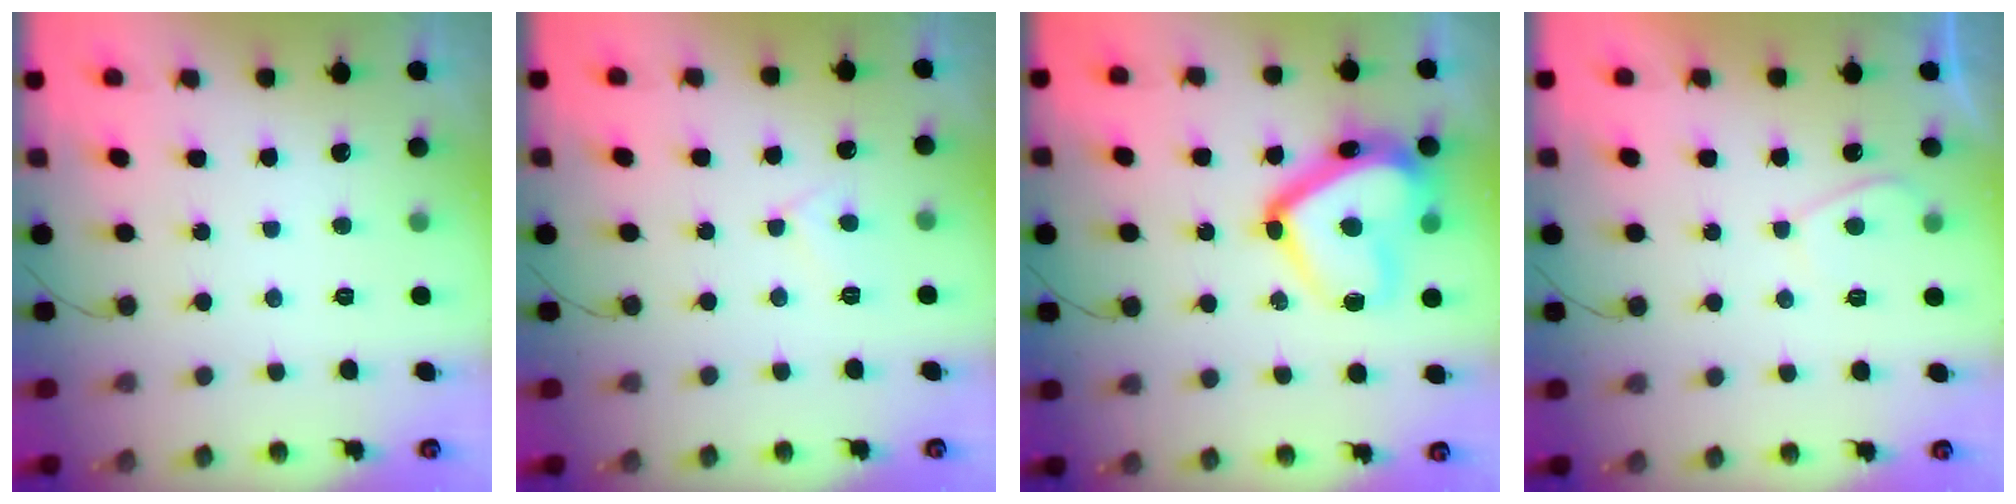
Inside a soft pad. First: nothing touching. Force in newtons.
{"total": 4.7, "press": 4.7, "slide": 0.5}
{"total": 20.7, "press": 20.6, "slide": 1.7}
{"total": 1.8, "press": 1.7, "slide": 0.6}